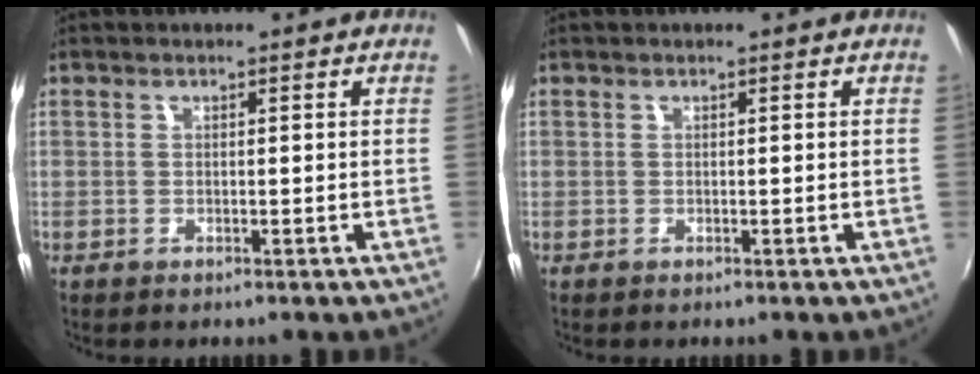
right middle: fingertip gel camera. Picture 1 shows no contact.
{"total": 0.0}